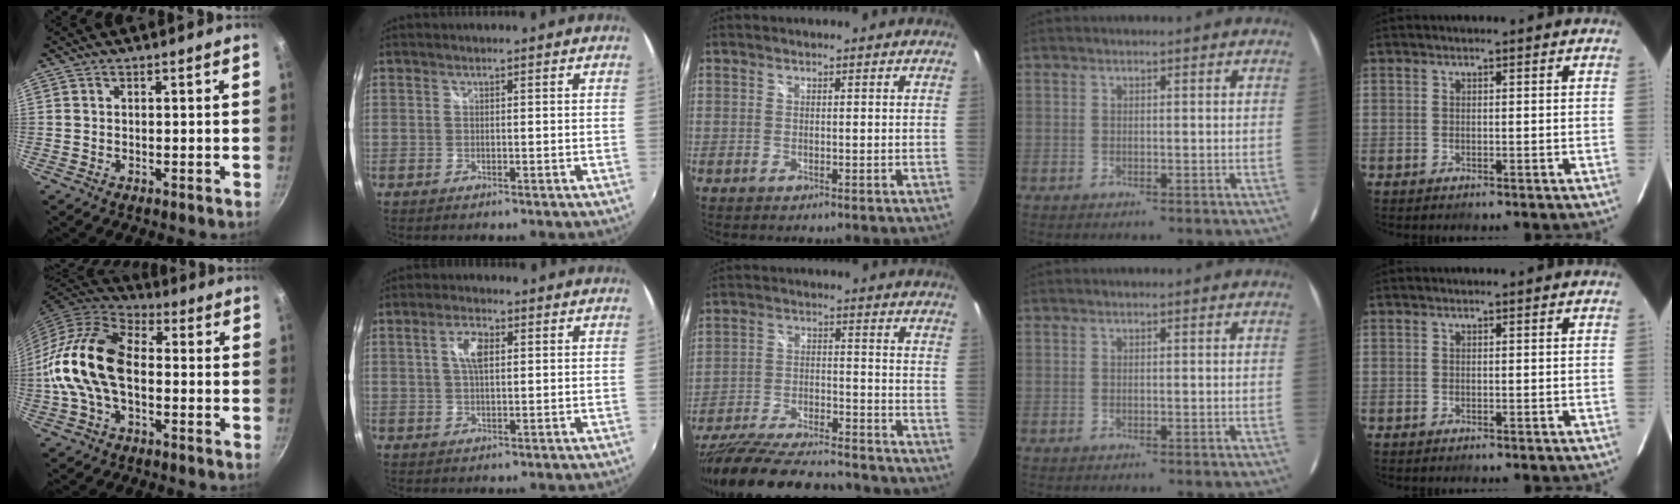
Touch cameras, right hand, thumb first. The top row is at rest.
{"thumb": {"total": 17.6, "force": [-1.6, 11.0, 13.7], "torque": [-0.251, 0.038, -0.044]}, "index": {"total": 4.4, "force": [1.2, 2.0, 3.8], "torque": [-0.071, 0.008, 0.021]}, "middle": {"total": 25.8, "force": [-22.0, 6.3, 12.0], "torque": [-0.233, -0.047, -0.331]}}